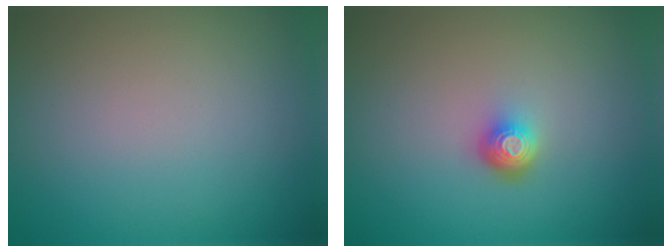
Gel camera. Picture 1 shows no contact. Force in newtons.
{"total": 2.0, "press": 1.5, "slide": 1.4}